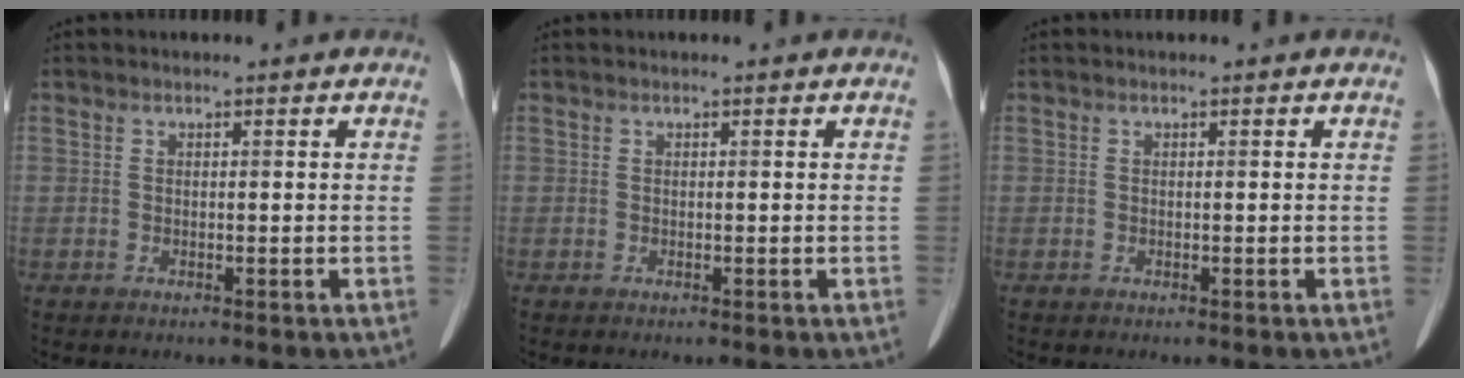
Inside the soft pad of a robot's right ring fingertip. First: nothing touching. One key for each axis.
{"total": 0.0}
{"total": 0.0}